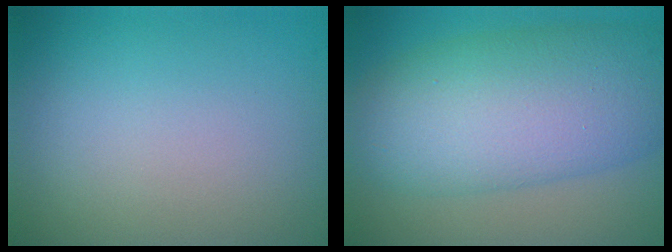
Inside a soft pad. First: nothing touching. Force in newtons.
{"total": 10.3, "press": 10.3, "slide": 0.3}